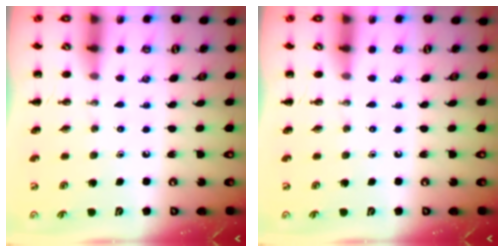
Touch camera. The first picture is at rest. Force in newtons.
{"total": 0.0}